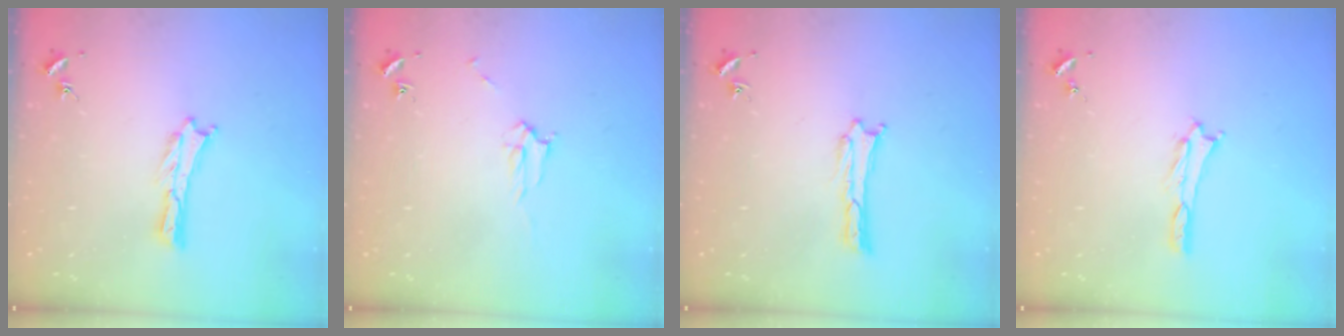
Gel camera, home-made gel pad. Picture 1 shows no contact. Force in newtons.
{"total": 2.3, "press": 2.3, "slide": 0.3}
{"total": 0.0}
{"total": 0.7, "press": 0.7, "slide": 0.3}